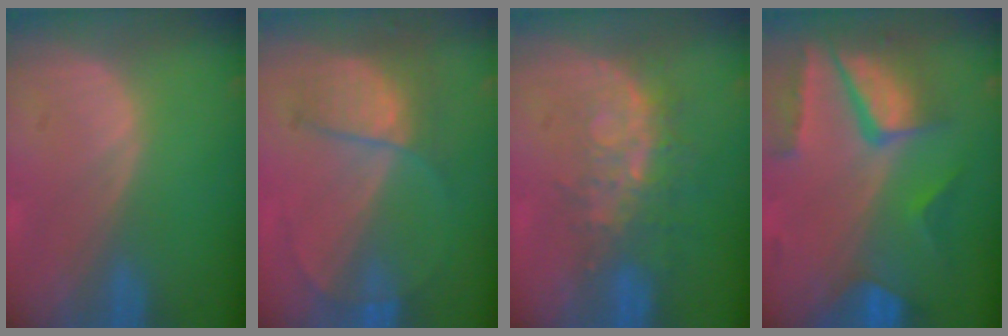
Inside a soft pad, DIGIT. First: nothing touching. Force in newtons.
{"total": 7.3, "press": 6.2, "slide": 3.8}
{"total": 8.5, "press": 7.0, "slide": 4.7}
{"total": 10.4, "press": 8.8, "slide": 5.5}